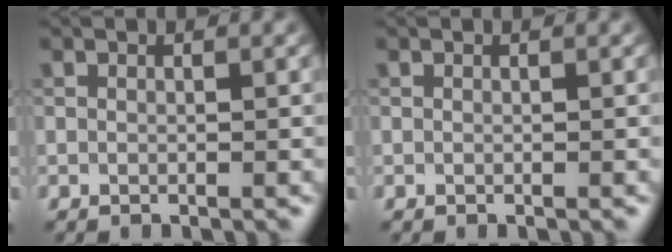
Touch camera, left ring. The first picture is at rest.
{"total": 0.0}